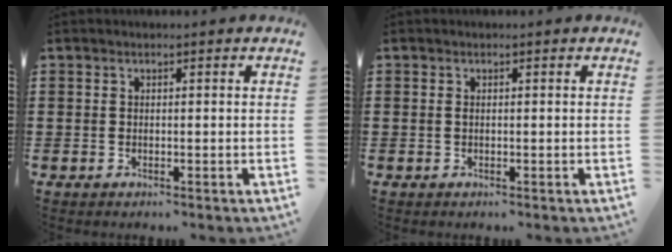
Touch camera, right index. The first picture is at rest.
{"total": 0.0}